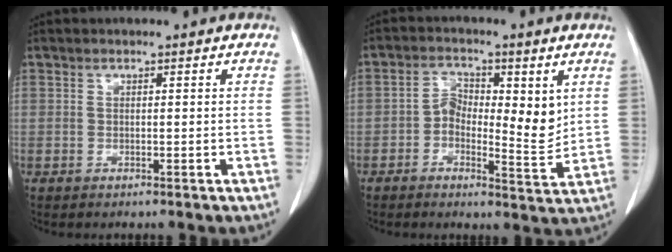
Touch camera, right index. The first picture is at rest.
{"total": 7.6, "force": [0.9, 3.8, 6.6], "torque": [-0.096, 0.004, 0.013]}